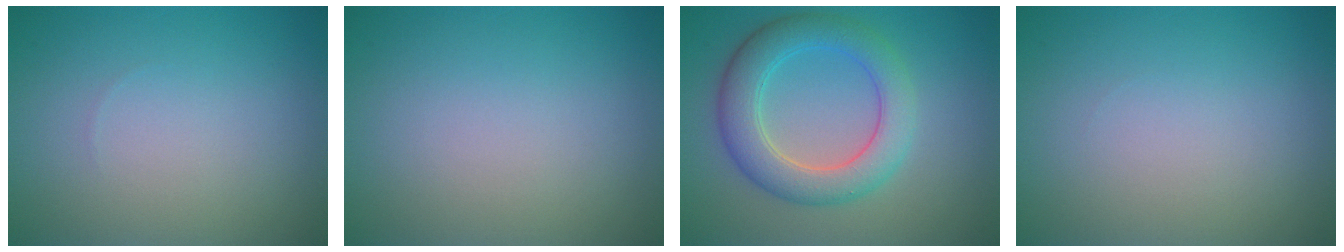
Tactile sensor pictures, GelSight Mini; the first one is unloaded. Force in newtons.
{"total": 0.0}
{"total": 5.5, "press": 5.5, "slide": 0.3}
{"total": 0.0}